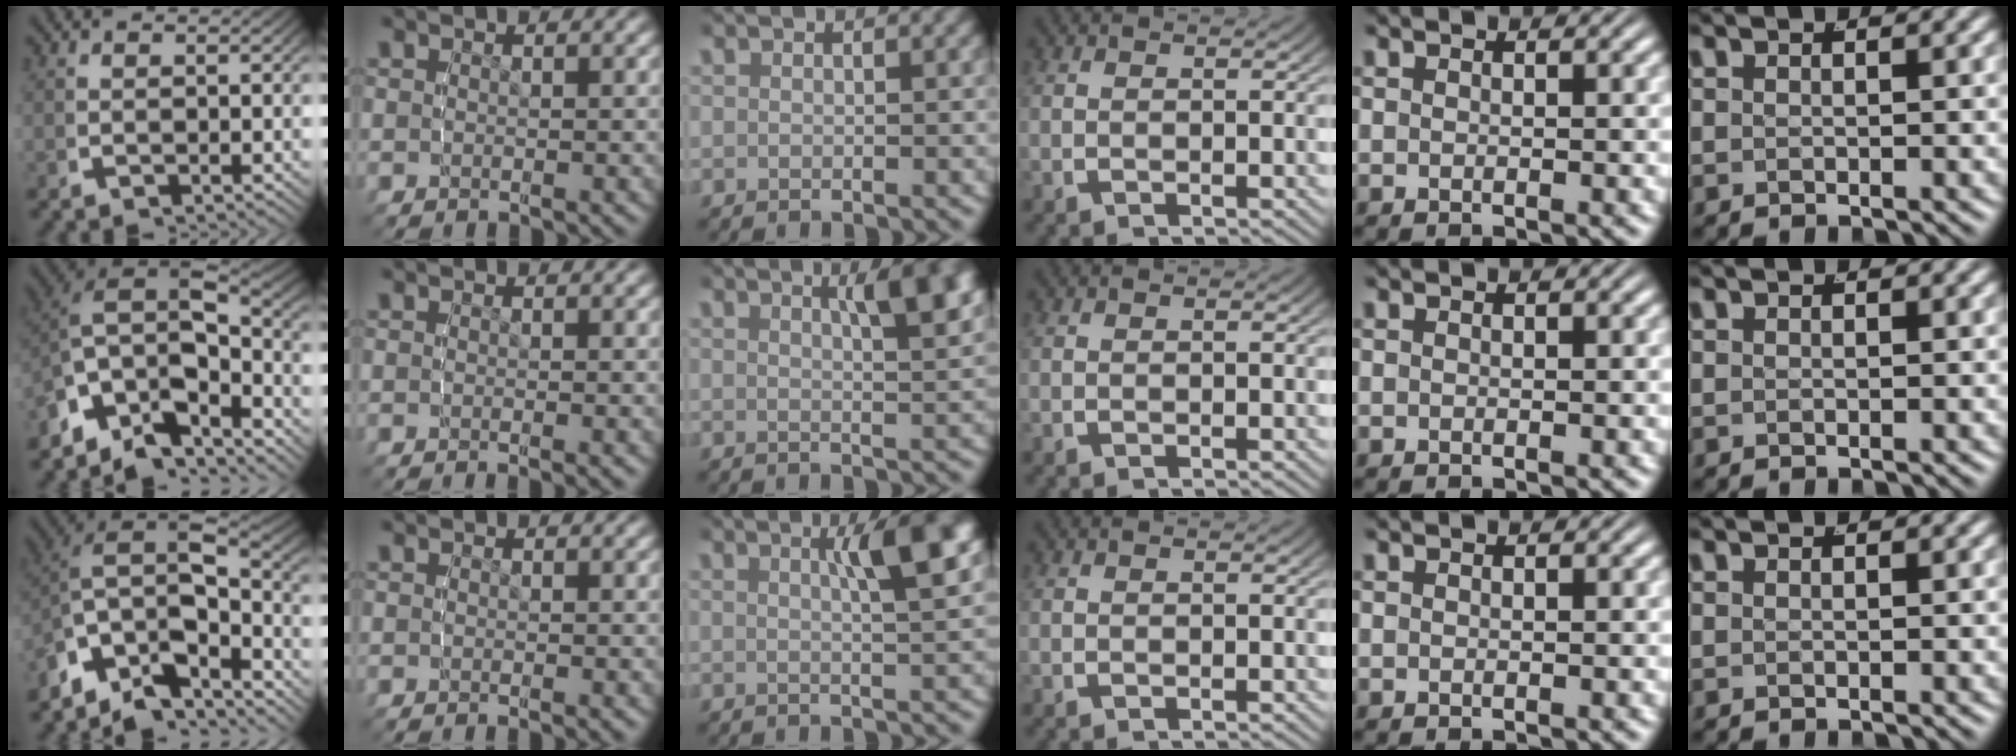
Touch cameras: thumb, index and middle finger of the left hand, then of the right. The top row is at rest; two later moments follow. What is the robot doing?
{"motion": "lift_and_place", "object": "air blower"}